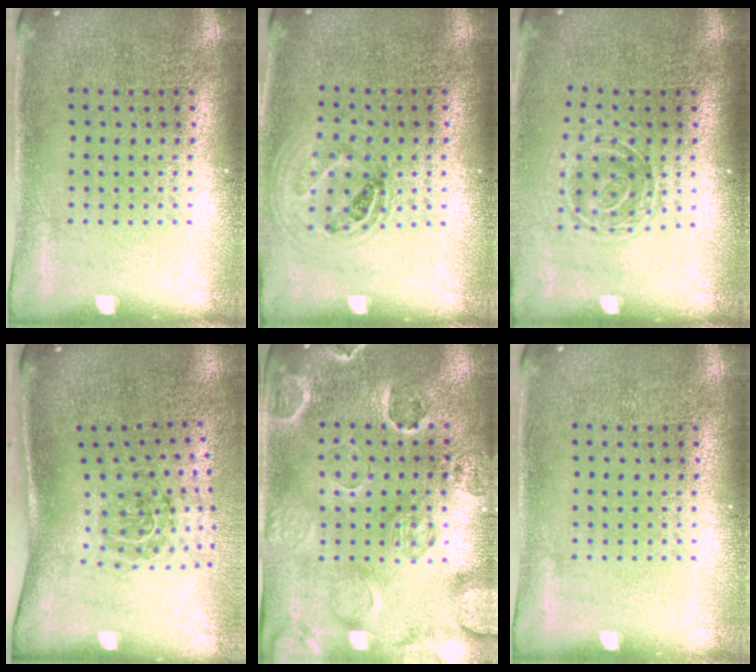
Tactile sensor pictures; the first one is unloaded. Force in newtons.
{"total": 1.1, "press": 1.0, "slide": 0.4}
{"total": 1.4, "press": 1.1, "slide": 0.9}
{"total": 1.9, "press": 1.2, "slide": 1.4}
{"total": 2.6, "press": 2.4, "slide": 0.8}
{"total": 0.0}